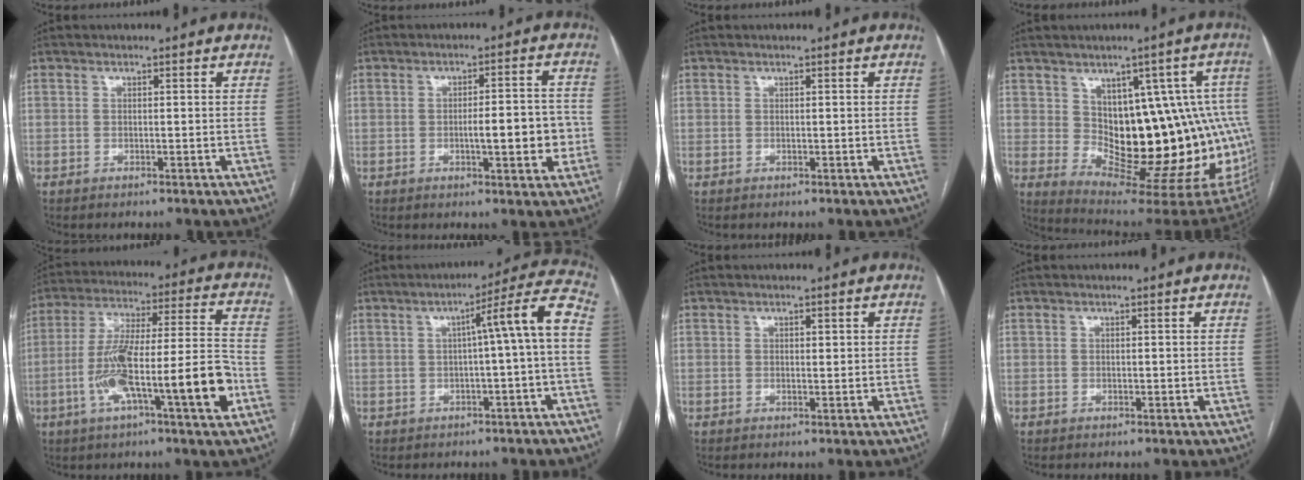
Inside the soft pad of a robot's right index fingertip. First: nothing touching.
{"total": 7.4, "force": [-1.3, 1.7, 7.1], "torque": [-0.098, 0.011, -0.014]}
{"total": 0.0}
{"total": 18.7, "force": [0.7, 8.2, 16.8], "torque": [-0.147, 0.023, 0.032]}
{"total": 18.2, "force": [-6.0, 1.5, 17.1], "torque": [-0.279, 0.013, -0.094]}
{"total": 8.3, "force": [-0.2, -0.6, 8.3], "torque": [-0.108, 0.023, -0.005]}
{"total": 1.2, "force": [0.6, 0.5, 1.0], "torque": [-0.014, -0.002, 0.007]}
{"total": 0.0}